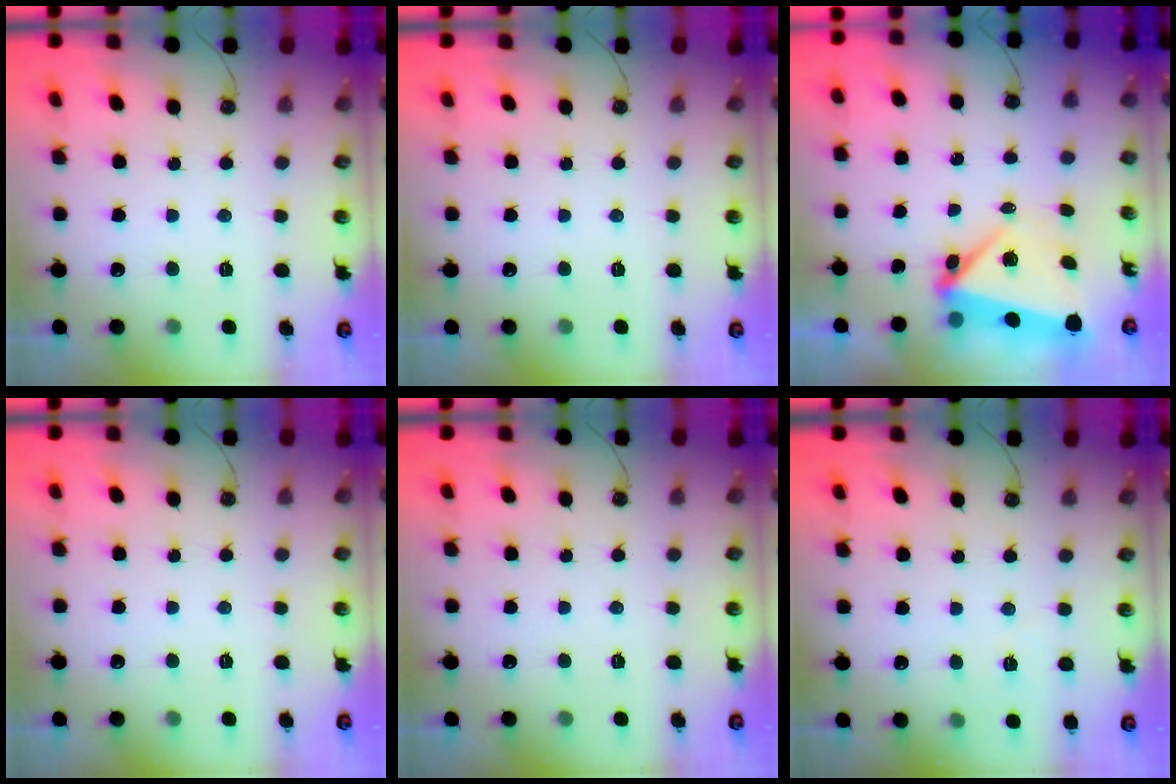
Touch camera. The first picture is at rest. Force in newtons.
{"total": 0.0}
{"total": 5.3, "press": 5.0, "slide": 1.6}
{"total": 0.0}
{"total": 0.0}
{"total": 4.8, "press": 1.3, "slide": 4.6}